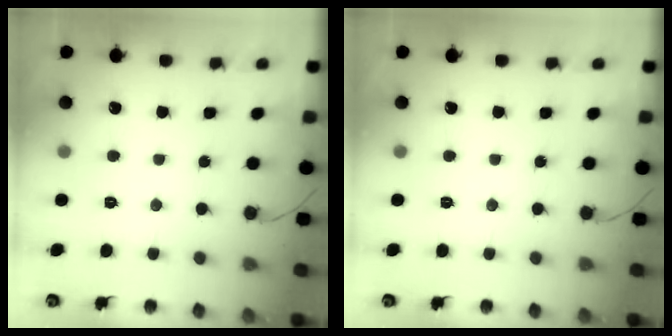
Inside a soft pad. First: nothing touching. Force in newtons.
{"total": 0.0}